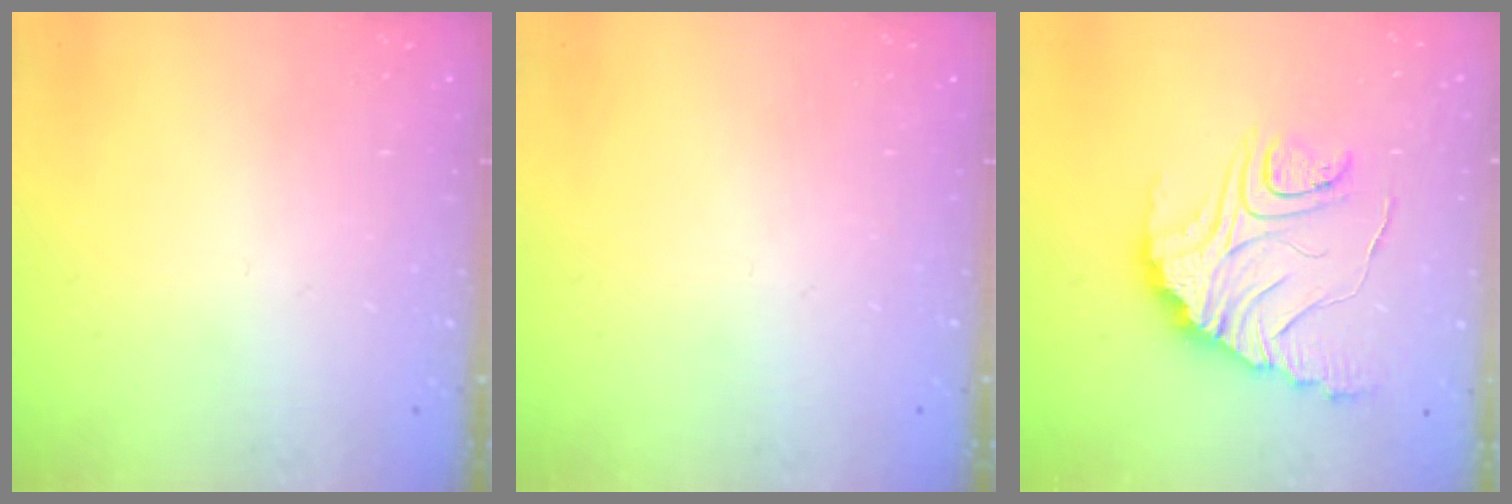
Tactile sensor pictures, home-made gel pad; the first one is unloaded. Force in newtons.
{"total": 0.0}
{"total": 13.3, "press": 13.3, "slide": 0.6}